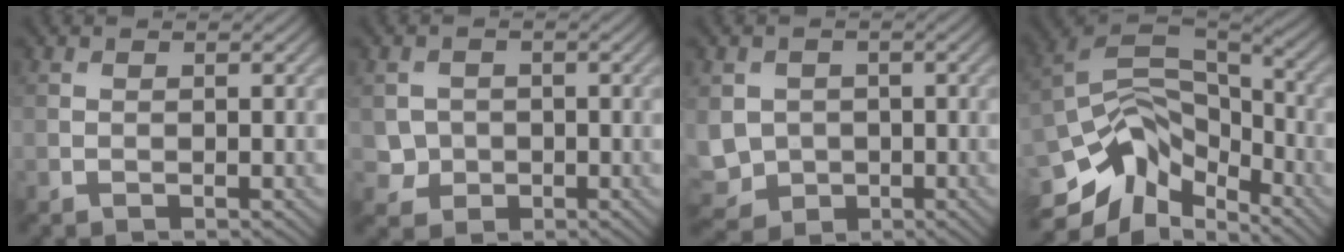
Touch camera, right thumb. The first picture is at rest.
{"total": 2.5, "force": [-0.2, 2.4, 0.6], "torque": [-0.017, -0.007, -0.006]}
{"total": 5.7, "force": [-0.7, 5.1, 2.3], "torque": [-0.077, -0.024, -0.016]}
{"total": 12.9, "force": [-6.3, 7.5, 8.3], "torque": [-0.186, -0.014, -0.120]}